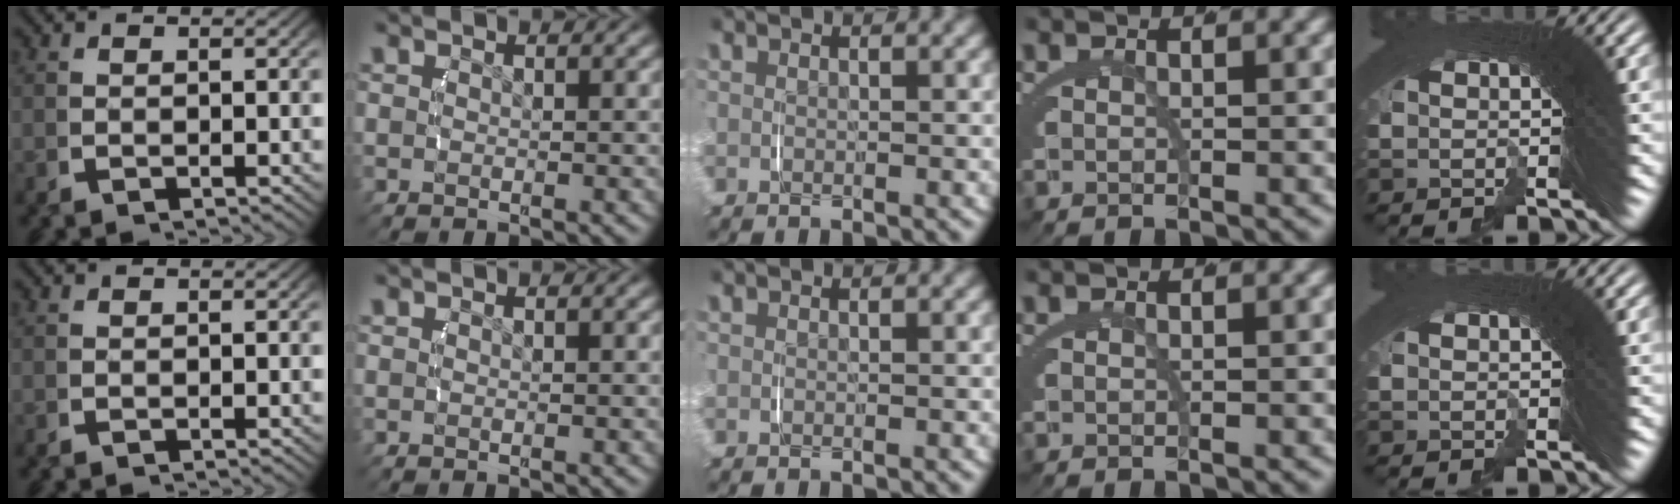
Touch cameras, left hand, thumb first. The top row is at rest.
{}